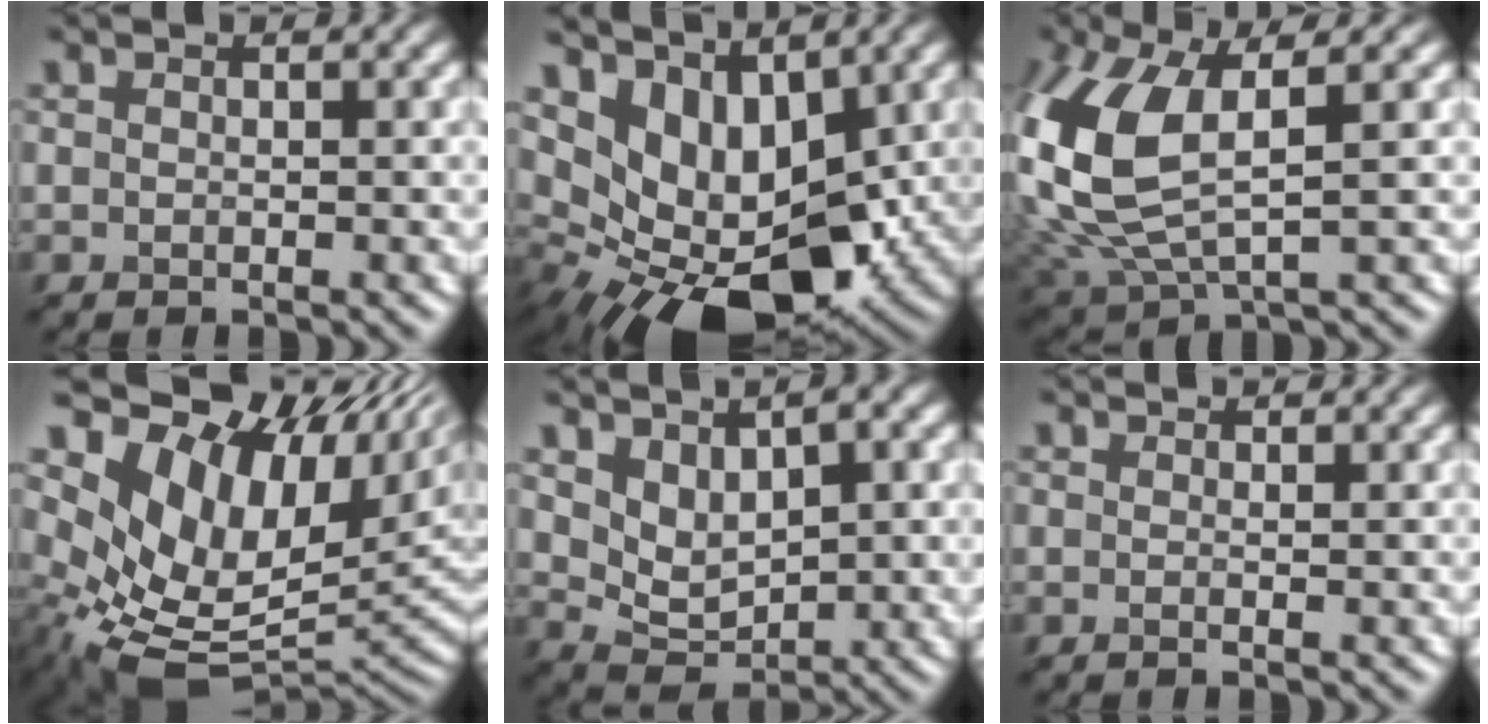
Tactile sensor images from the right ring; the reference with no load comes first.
{"total": 10.0, "force": [2.4, 5.8, 7.7], "torque": [-0.129, -0.012, 0.047]}
{"total": 11.0, "force": [1.5, 6.0, 9.1], "torque": [-0.247, -0.012, 0.043]}
{"total": 14.4, "force": [3.9, 9.2, 10.3], "torque": [-0.190, 0.003, 0.080]}
{"total": 4.8, "force": [1.9, 2.9, 3.3], "torque": [-0.067, -0.011, 0.037]}
{"total": 1.5, "force": [1.1, 0.3, 1.0], "torque": [-0.026, -0.009, 0.001]}